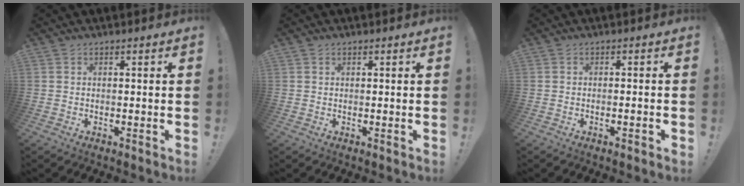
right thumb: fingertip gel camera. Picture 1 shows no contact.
{"total": 0.5, "force": [0.4, 0.4, 0.0], "torque": [0.006, -0.003, 0.006]}
{"total": 1.3, "force": [-0.9, -0.2, 1.0], "torque": [-0.013, 0.000, -0.014]}